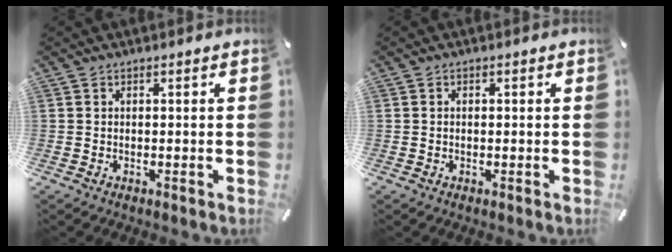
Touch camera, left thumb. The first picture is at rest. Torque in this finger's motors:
{"motor_torque": [-0.07, -0.32, -0.01, 0.13, -0.07]}